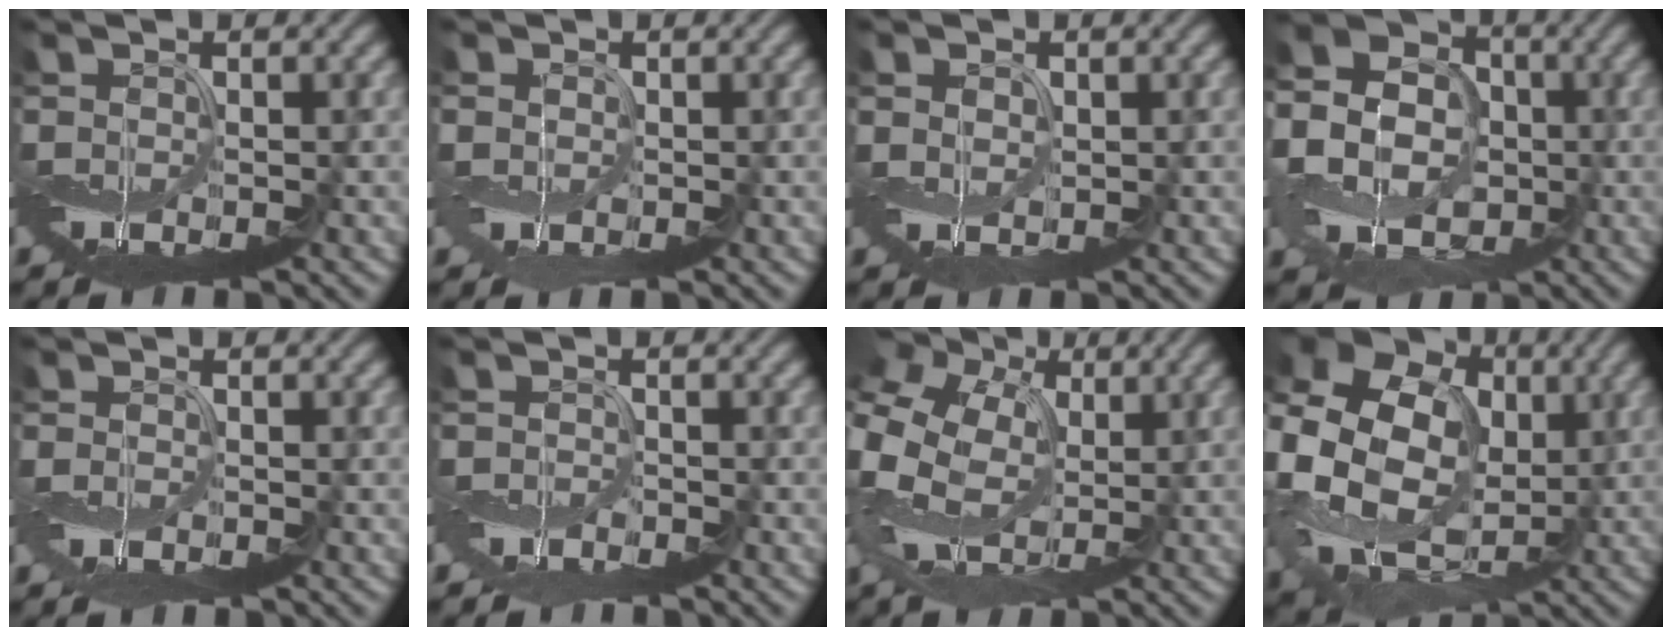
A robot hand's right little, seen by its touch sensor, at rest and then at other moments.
{"total": 2.1, "force": [0.5, 1.9, 0.7], "torque": [-0.017, -0.001, 0.009]}
{"total": 1.0, "force": [0.6, 0.8, 0.3], "torque": [-0.009, 0.003, 0.015]}
{"total": 10.9, "force": [-1.5, 9.1, 5.9], "torque": [-0.123, 0.001, -0.046]}
{"total": 1.6, "force": [-0.7, 1.1, 0.9], "torque": [-0.024, -0.008, -0.012]}
{"total": 2.4, "force": [-1.9, 1.2, 0.8], "torque": [-0.008, -0.005, -0.044]}
{"total": 12.2, "force": [1.4, 9.0, 8.1], "torque": [-0.204, 0.000, 0.023]}
{"total": 17.9, "force": [2.1, 14.5, 10.2], "torque": [-0.237, 0.017, 0.033]}